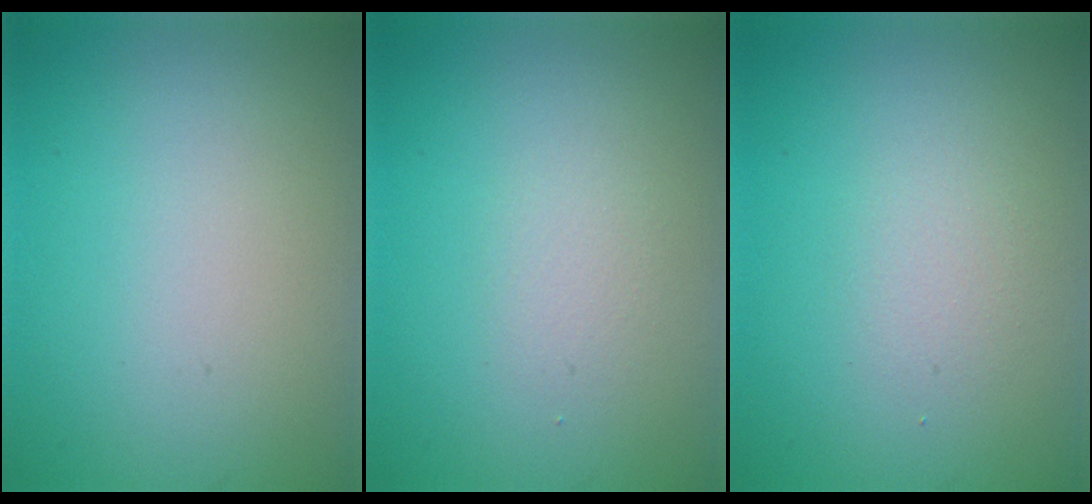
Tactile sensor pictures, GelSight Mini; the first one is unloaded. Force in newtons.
{"total": 1.1, "press": 1.1, "slide": 0.0}
{"total": 1.4, "press": 1.3, "slide": 0.1}